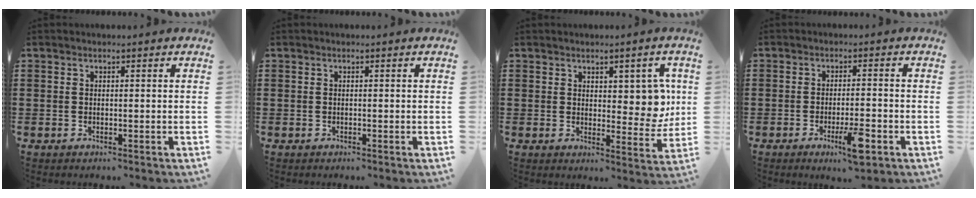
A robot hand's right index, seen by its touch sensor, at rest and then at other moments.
{"total": 0.0}
{"total": 5.7, "force": [2.2, 3.1, 4.3], "torque": [-0.055, -0.006, 0.034]}
{"total": 5.8, "force": [-2.8, 1.2, 5.0], "torque": [-0.089, -0.008, -0.046]}